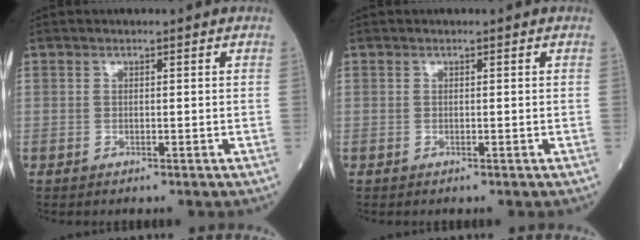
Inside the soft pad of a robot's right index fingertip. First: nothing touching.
{"total": 0.0}